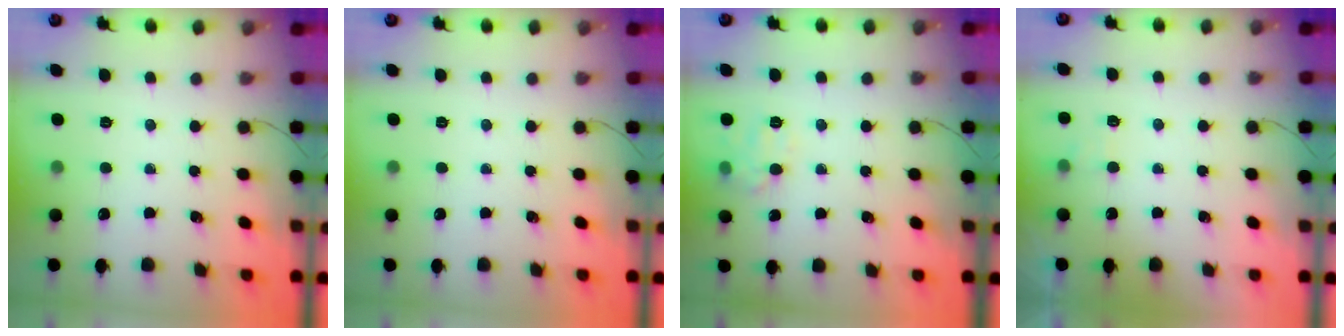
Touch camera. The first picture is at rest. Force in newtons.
{"total": 0.0}
{"total": 8.3, "press": 8.2, "slide": 0.6}
{"total": 2.8, "press": 2.5, "slide": 1.4}